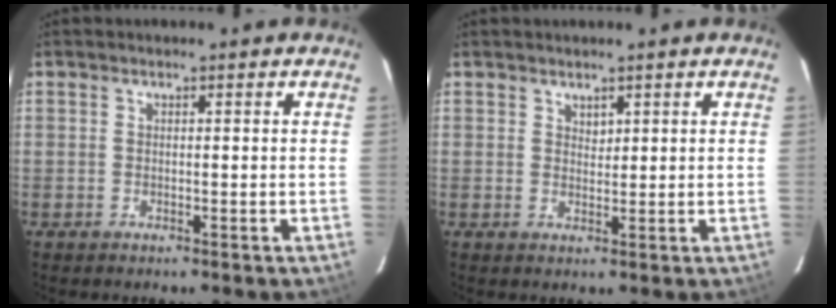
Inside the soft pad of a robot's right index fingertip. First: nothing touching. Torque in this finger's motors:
{"motor_torque": [-0.08, 0.06, -0.02, 0.00]}